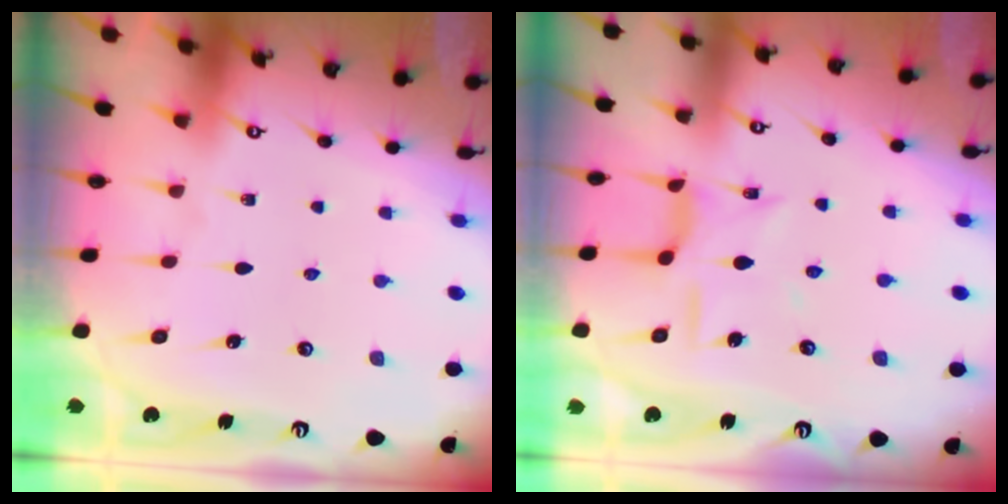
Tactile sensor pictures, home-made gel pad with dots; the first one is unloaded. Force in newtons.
{"total": 9.2, "press": 9.2, "slide": 0.6}